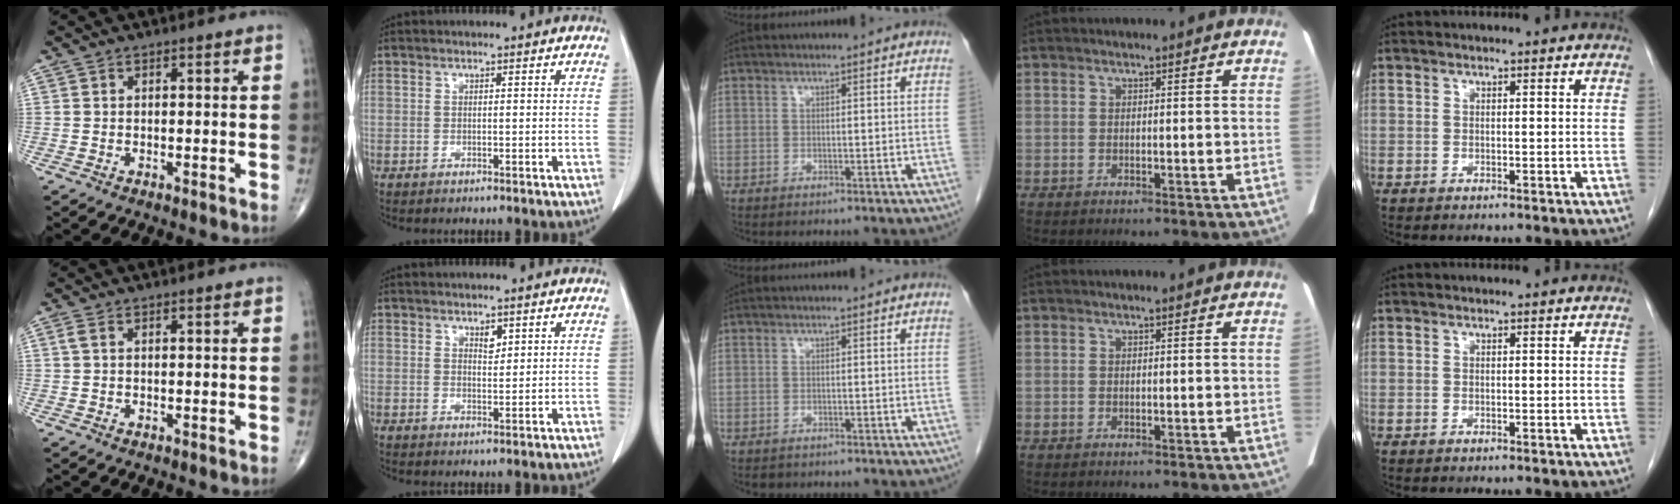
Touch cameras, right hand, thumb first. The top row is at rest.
{"thumb": {"total": 1.1, "force": [0.3, 0.4, 1.0], "torque": [-0.031, 0.009, 0.007]}, "index": {"total": 1.8, "force": [1.2, 0.8, 1.1], "torque": [-0.015, -0.005, 0.022]}, "middle": {"total": 1.1, "force": [-0.9, 0.7, 0.1], "torque": [-0.009, -0.001, -0.011]}}